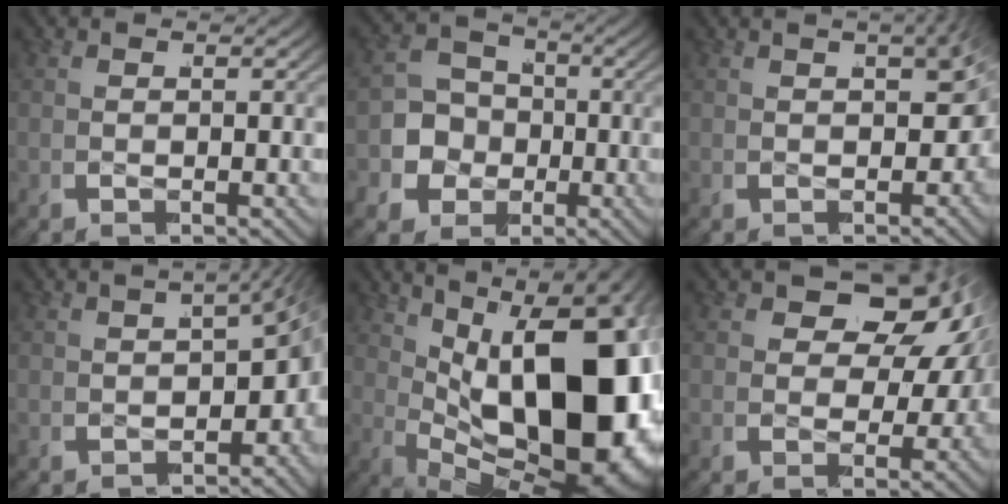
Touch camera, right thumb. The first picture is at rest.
{"total": 9.7, "force": [-0.3, 8.5, 4.8], "torque": [-0.099, -0.013, -0.012]}
{"total": 5.2, "force": [-0.1, 2.9, 4.3], "torque": [-0.049, -0.005, 0.004]}
{"total": 6.5, "force": [-1.4, 3.7, 5.1], "torque": [-0.069, -0.007, -0.017]}
{"total": 29.0, "force": [-0.5, 16.5, 23.8], "torque": [-0.346, -0.034, 0.017]}
{"total": 11.0, "force": [1.9, 7.1, 8.1], "torque": [-0.113, 0.002, 0.021]}